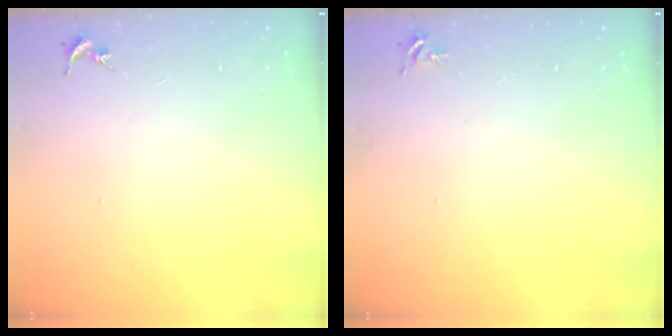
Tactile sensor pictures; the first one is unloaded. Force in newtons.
{"total": 4.4, "press": 4.4, "slide": 0.6}